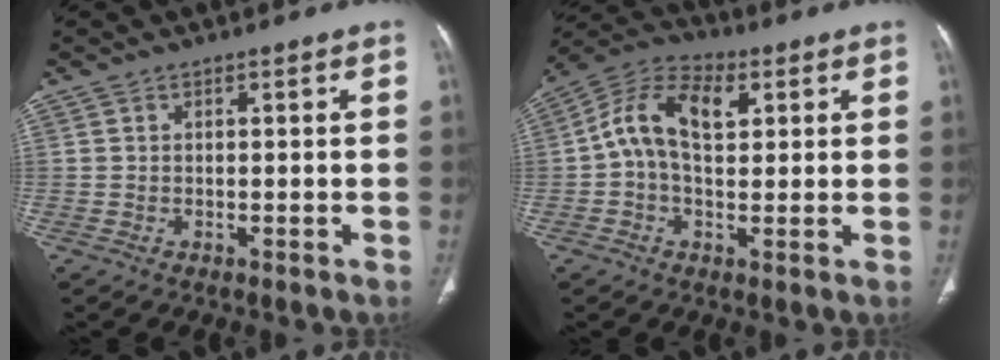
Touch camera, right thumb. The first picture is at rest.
{"total": 11.7, "force": [2.4, 7.1, 9.0], "torque": [-0.152, 0.023, 0.035]}